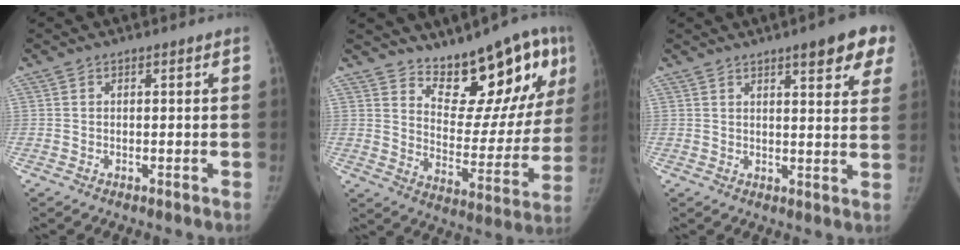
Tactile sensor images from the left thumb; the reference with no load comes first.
{"total": 17.9, "force": [12.0, 7.0, 11.4], "torque": [-0.093, -0.083, 0.180]}
{"total": 10.3, "force": [6.2, 2.6, 7.8], "torque": [-0.067, -0.024, 0.070]}